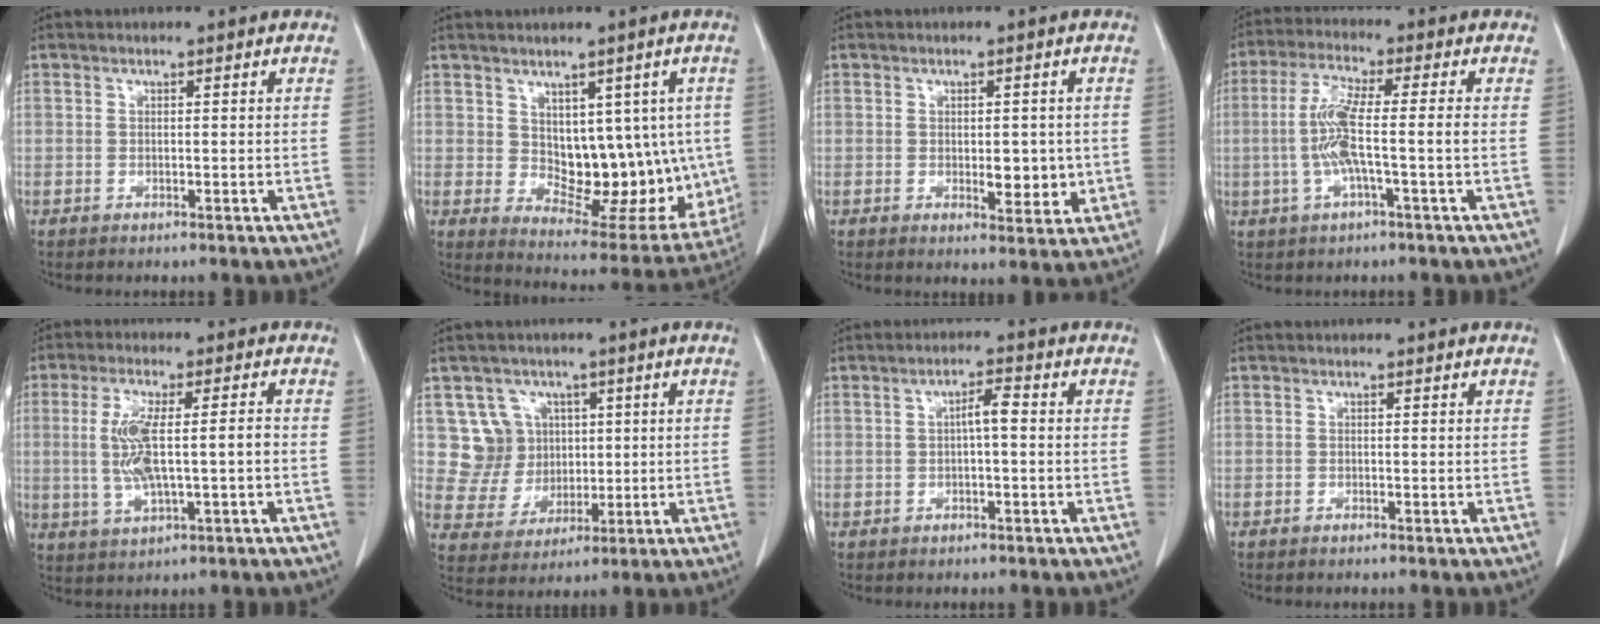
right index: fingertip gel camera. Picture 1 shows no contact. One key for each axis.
{"total": 13.9, "fx": 1.0, "fy": 7.6, "fz": 11.6, "tx": -0.133, "ty": 0.005, "tz": 0.043}
{"total": 4.8, "fx": -0.3, "fy": 2.3, "fz": 4.1, "tx": -0.049, "ty": -0.004, "tz": 0.005}
{"total": 7.6, "fx": -0.9, "fy": 0.6, "fz": 7.5, "tx": -0.155, "ty": 0.012, "tz": -0.019}
{"total": 8.5, "fx": -0.4, "fy": 2.0, "fz": 8.3, "tx": -0.171, "ty": 0.012, "tz": 0.000}
{"total": 7.6, "fx": 2.5, "fy": 7.2, "fz": 0.4, "tx": -0.006, "ty": 0.024, "tz": 0.058}
{"total": 2.8, "fx": 0.1, "fy": 0.5, "fz": 2.7, "tx": -0.043, "ty": 0.009, "tz": 0.003}
{"total": 0.0}